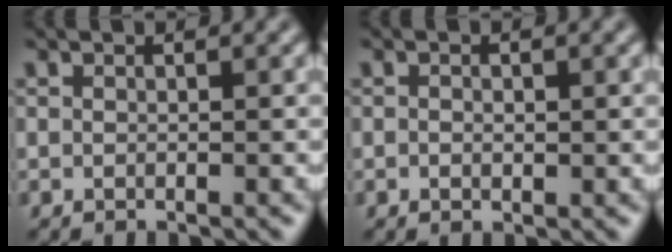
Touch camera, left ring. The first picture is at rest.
{"total": 1.0, "force": [0.0, 0.6, 0.8], "torque": [-0.012, -0.002, -0.001]}